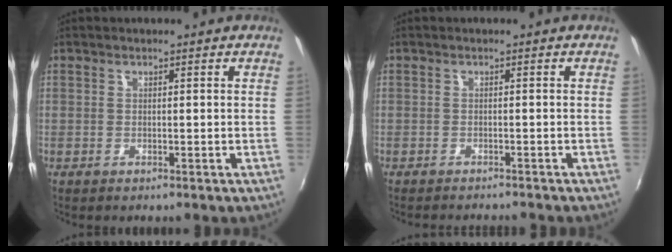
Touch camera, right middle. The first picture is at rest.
{"total": 4.4, "force": [-4.1, 0.4, 1.5], "torque": [-0.038, -0.012, -0.062]}